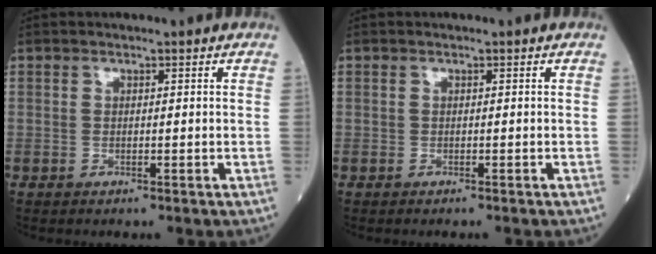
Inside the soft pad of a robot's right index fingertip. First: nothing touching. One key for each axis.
{"total": 0.7, "fx": -0.7, "fy": 0.0, "fz": 0.3, "tx": -0.002, "ty": -0.001, "tz": -0.012}